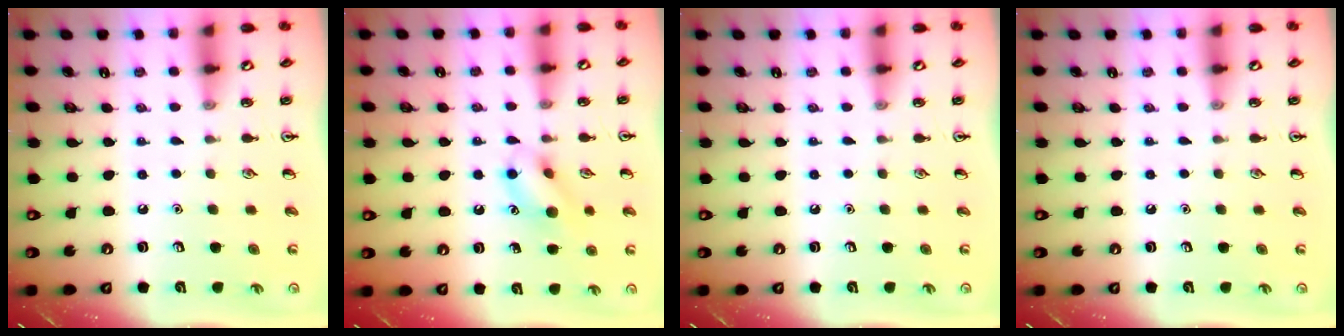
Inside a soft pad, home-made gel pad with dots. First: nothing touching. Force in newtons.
{"total": 10.7, "press": 10.7, "slide": 1.0}
{"total": 0.0}
{"total": 0.0}